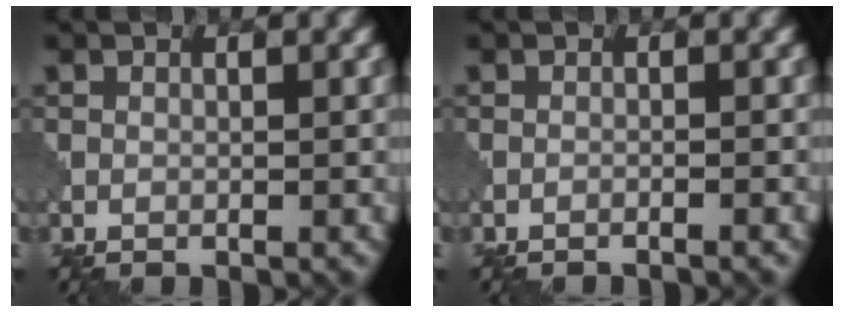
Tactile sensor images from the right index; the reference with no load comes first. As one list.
[{"total": 1.1, "force": [-0.7, 0.2, 0.8], "torque": [-0.011, 0.002, -0.021]}]